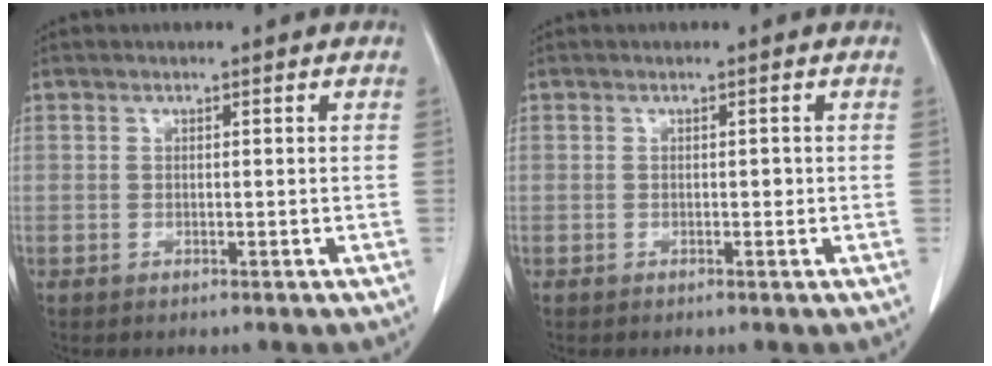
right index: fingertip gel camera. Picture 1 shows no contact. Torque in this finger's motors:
{"motor_torque": [0.04, -0.02, 0.03, 0.01]}